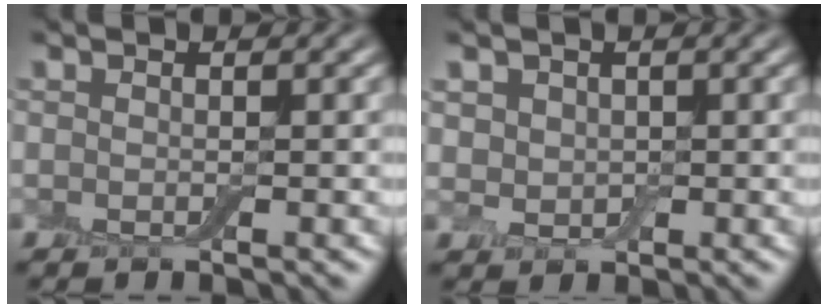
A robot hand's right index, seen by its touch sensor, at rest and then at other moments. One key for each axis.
{"total": 2.7, "fx": 1.0, "fy": 2.3, "fz": 1.0, "tx": -0.013, "ty": 0.009, "tz": 0.006}